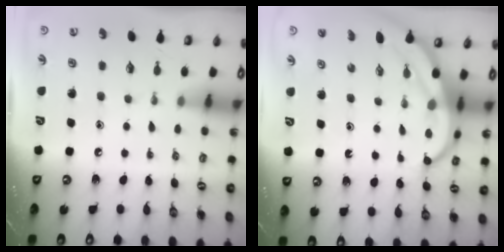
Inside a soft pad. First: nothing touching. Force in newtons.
{"total": 6.0, "press": 6.0, "slide": 0.6}